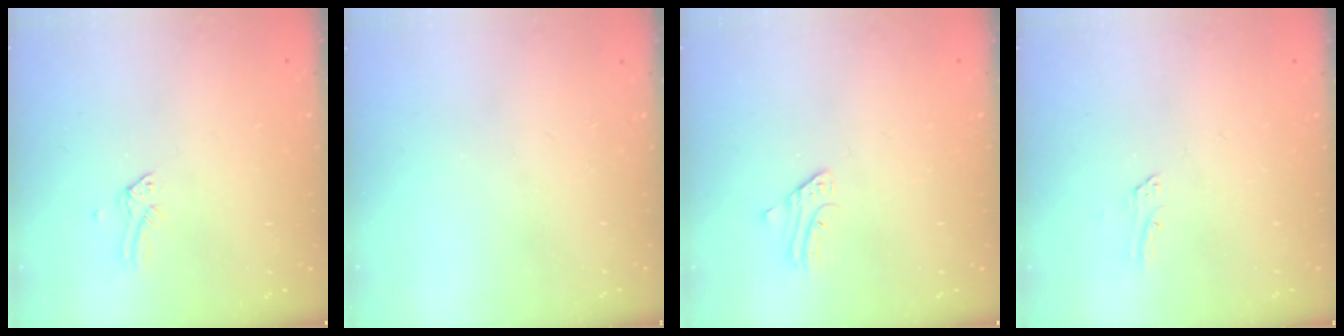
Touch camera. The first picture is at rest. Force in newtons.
{"total": 0.0}
{"total": 2.3, "press": 2.3, "slide": 0.2}
{"total": 1.5, "press": 1.4, "slide": 0.1}